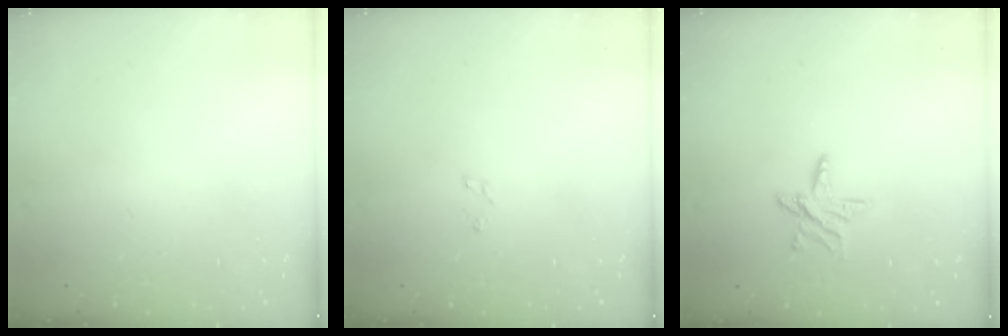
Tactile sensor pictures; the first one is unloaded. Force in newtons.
{"total": 1.5, "press": 1.5, "slide": 0.2}
{"total": 8.1, "press": 8.1, "slide": 0.4}